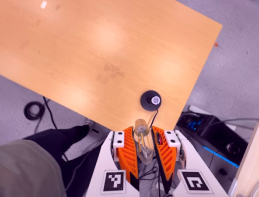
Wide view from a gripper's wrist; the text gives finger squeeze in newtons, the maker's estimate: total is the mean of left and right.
{"total": 21.1, "left": 23.1, "right": 19.2}